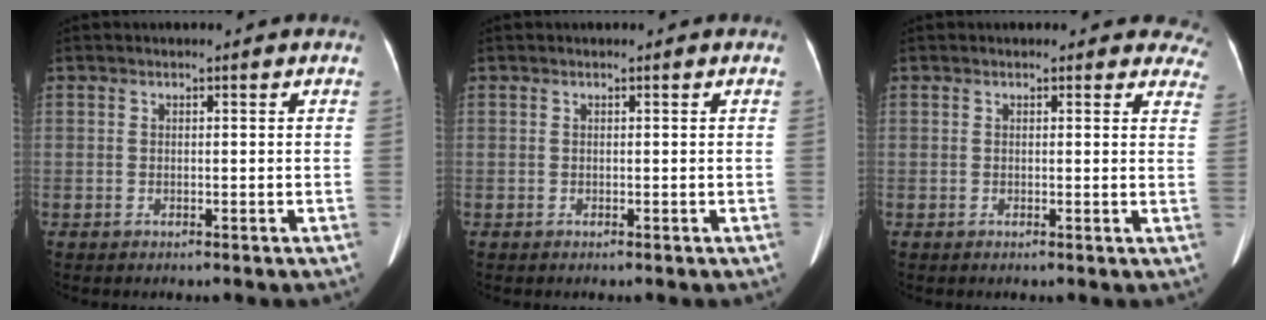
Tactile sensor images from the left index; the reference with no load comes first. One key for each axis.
{"total": 0.0}
{"total": 6.7, "fx": 6.1, "fy": 2.7, "fz": 0.6, "tx": 0.041, "ty": -0.013, "tz": 0.024}